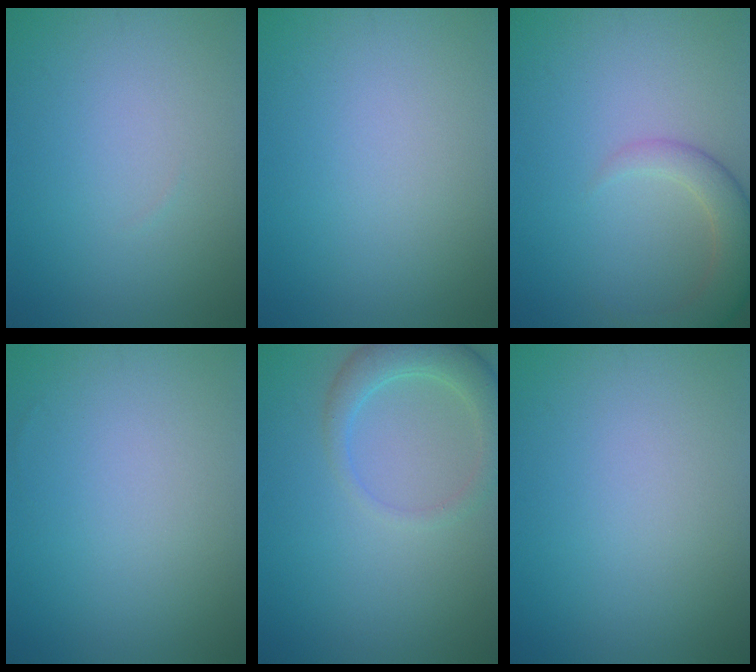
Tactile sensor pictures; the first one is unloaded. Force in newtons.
{"total": 0.0}
{"total": 3.7, "press": 3.7, "slide": 0.2}
{"total": 0.0}
{"total": 3.3, "press": 3.3, "slide": 0.4}
{"total": 0.0}